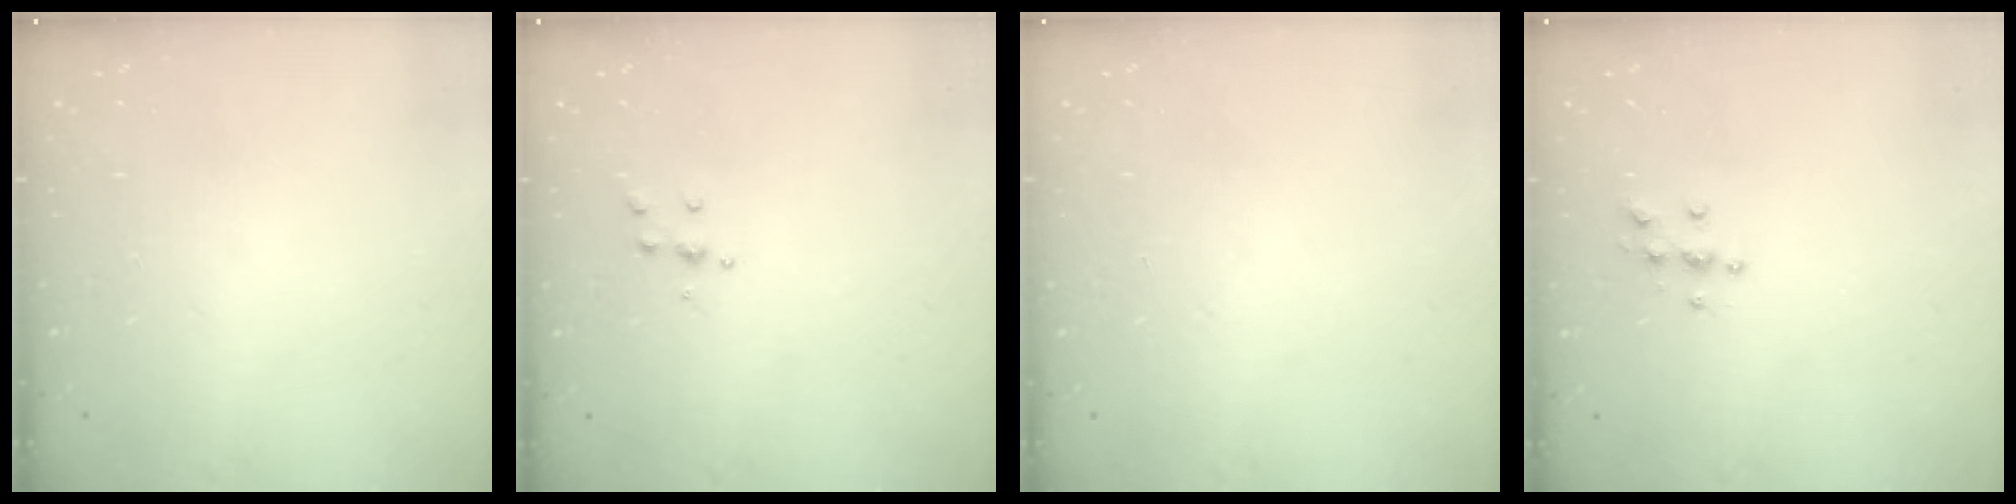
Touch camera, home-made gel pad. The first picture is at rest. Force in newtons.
{"total": 3.6, "press": 3.6, "slide": 0.3}
{"total": 0.0}
{"total": 5.5, "press": 5.5, "slide": 0.4}